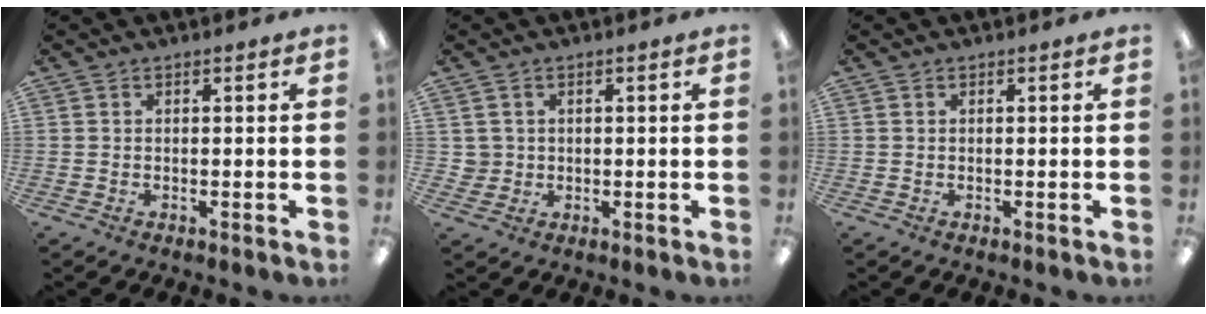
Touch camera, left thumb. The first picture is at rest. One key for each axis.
{"total": 2.7, "fx": 0.9, "fy": 2.5, "fz": 0.1, "tx": -0.012, "ty": 0.006, "tz": 0.015}
{"total": 0.0}